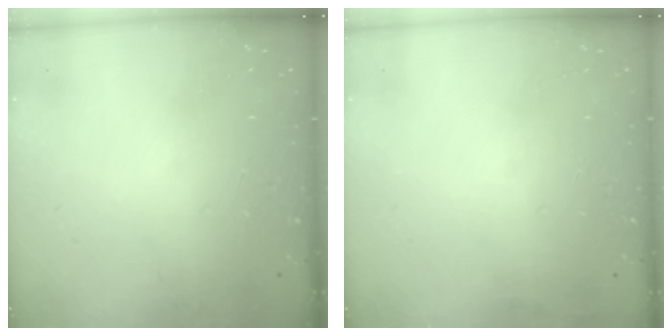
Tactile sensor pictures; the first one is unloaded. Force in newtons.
{"total": 2.9, "press": 2.4, "slide": 1.6}